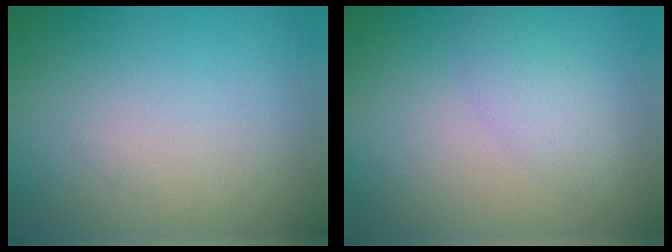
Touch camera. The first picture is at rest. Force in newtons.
{"total": 2.1, "press": 2.1, "slide": 0.1}